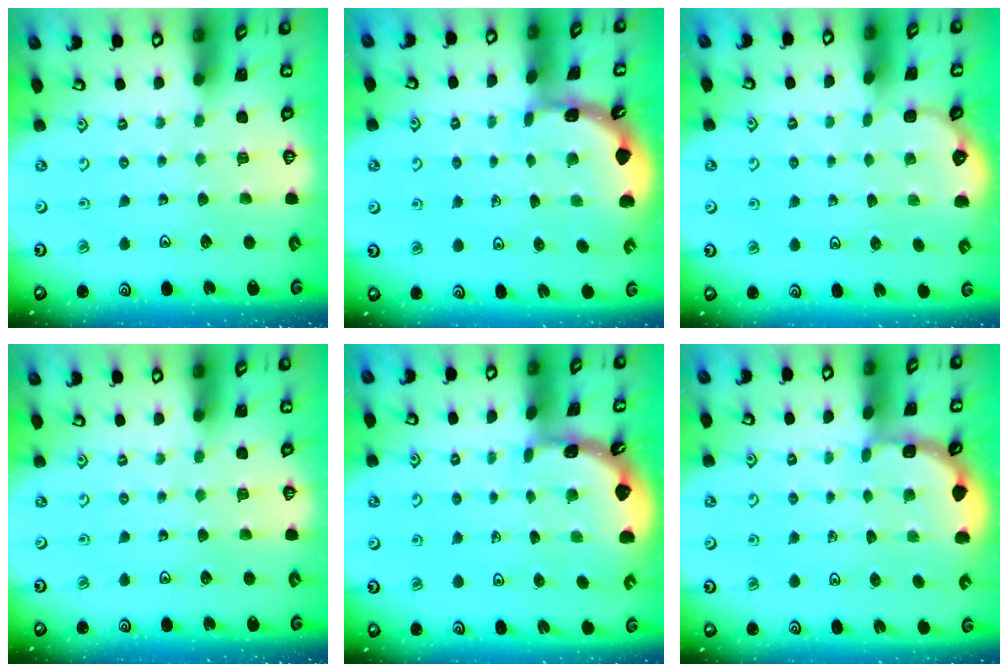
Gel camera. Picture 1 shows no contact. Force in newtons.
{"total": 1.6, "press": 1.6, "slide": 0.1}
{"total": 1.6, "press": 0.9, "slide": 1.3}
{"total": 0.0}
{"total": 1.6, "press": 1.6, "slide": 0.2}
{"total": 2.0, "press": 2.0, "slide": 0.1}